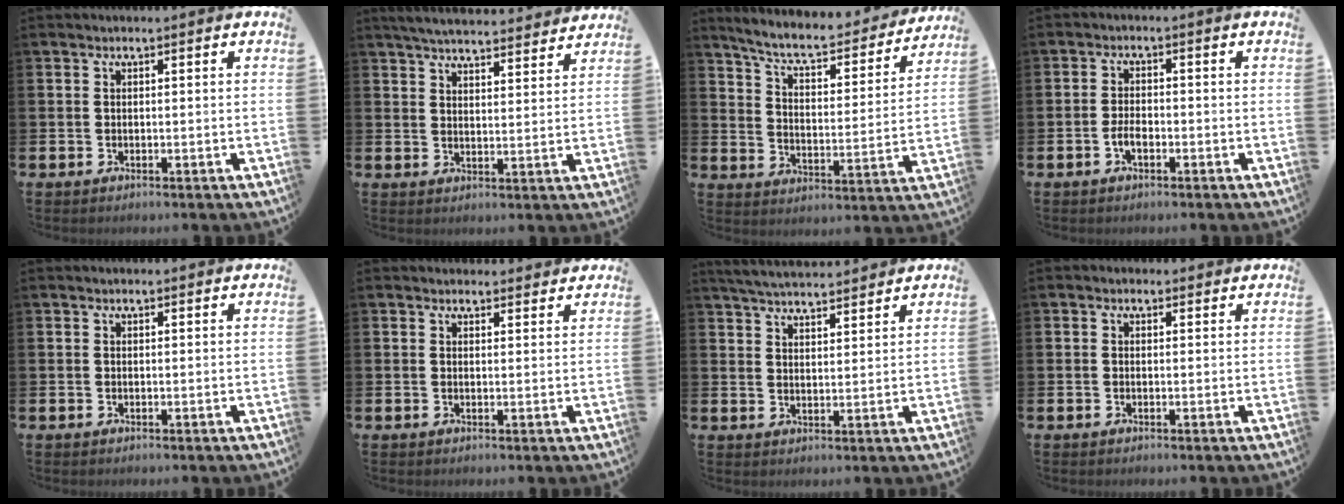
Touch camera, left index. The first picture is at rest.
{"total": 5.4, "force": [5.3, 0.5, 0.9], "torque": [-0.028, -0.032, 0.093]}
{"total": 7.2, "force": [6.5, 1.3, 2.6], "torque": [-0.074, -0.050, 0.107]}
{"total": 2.3, "force": [-0.9, 1.1, 1.8], "torque": [-0.029, 0.000, -0.018]}
{"total": 0.0}
{"total": 1.9, "force": [1.8, 0.5, -0.1], "torque": [0.009, -0.007, 0.031]}
{"total": 4.8, "force": [4.7, 0.3, 0.6], "torque": [-0.020, -0.025, 0.084]}
{"total": 0.6, "force": [0.3, 0.5, 0.2], "torque": [0.009, 0.003, 0.001]}